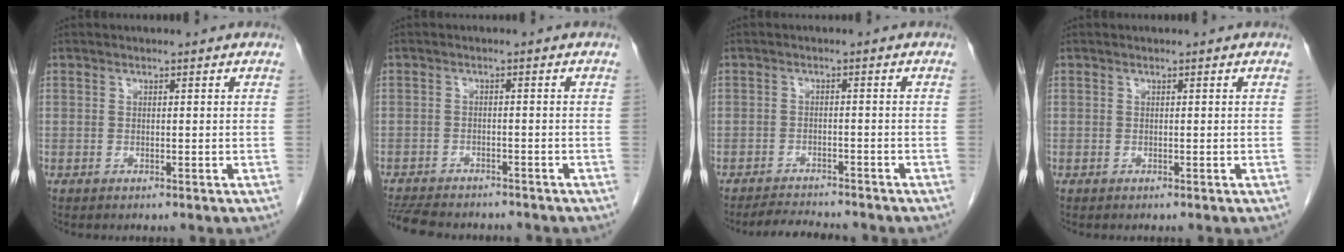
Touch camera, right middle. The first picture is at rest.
{"total": 11.1, "force": [-9.8, 3.2, 4.3], "torque": [-0.087, -0.009, -0.137]}
{"total": 4.9, "force": [-4.8, 0.7, 1.1], "torque": [-0.019, -0.012, -0.075]}
{"total": 0.0}